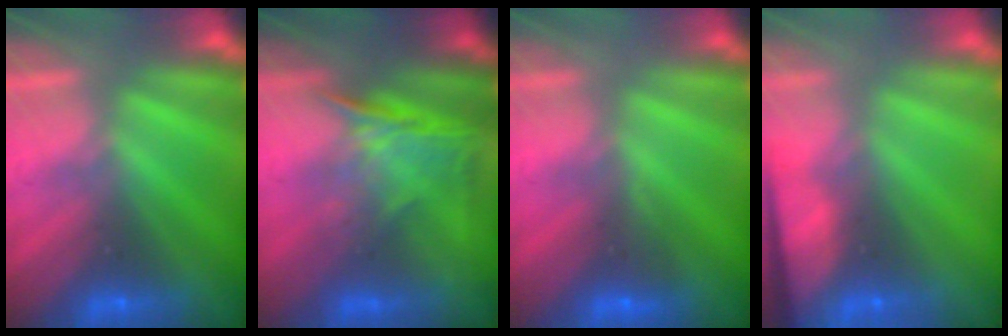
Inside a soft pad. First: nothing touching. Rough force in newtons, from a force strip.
{"total": 1.3}
{"total": 2.9}
{"total": 8.4}